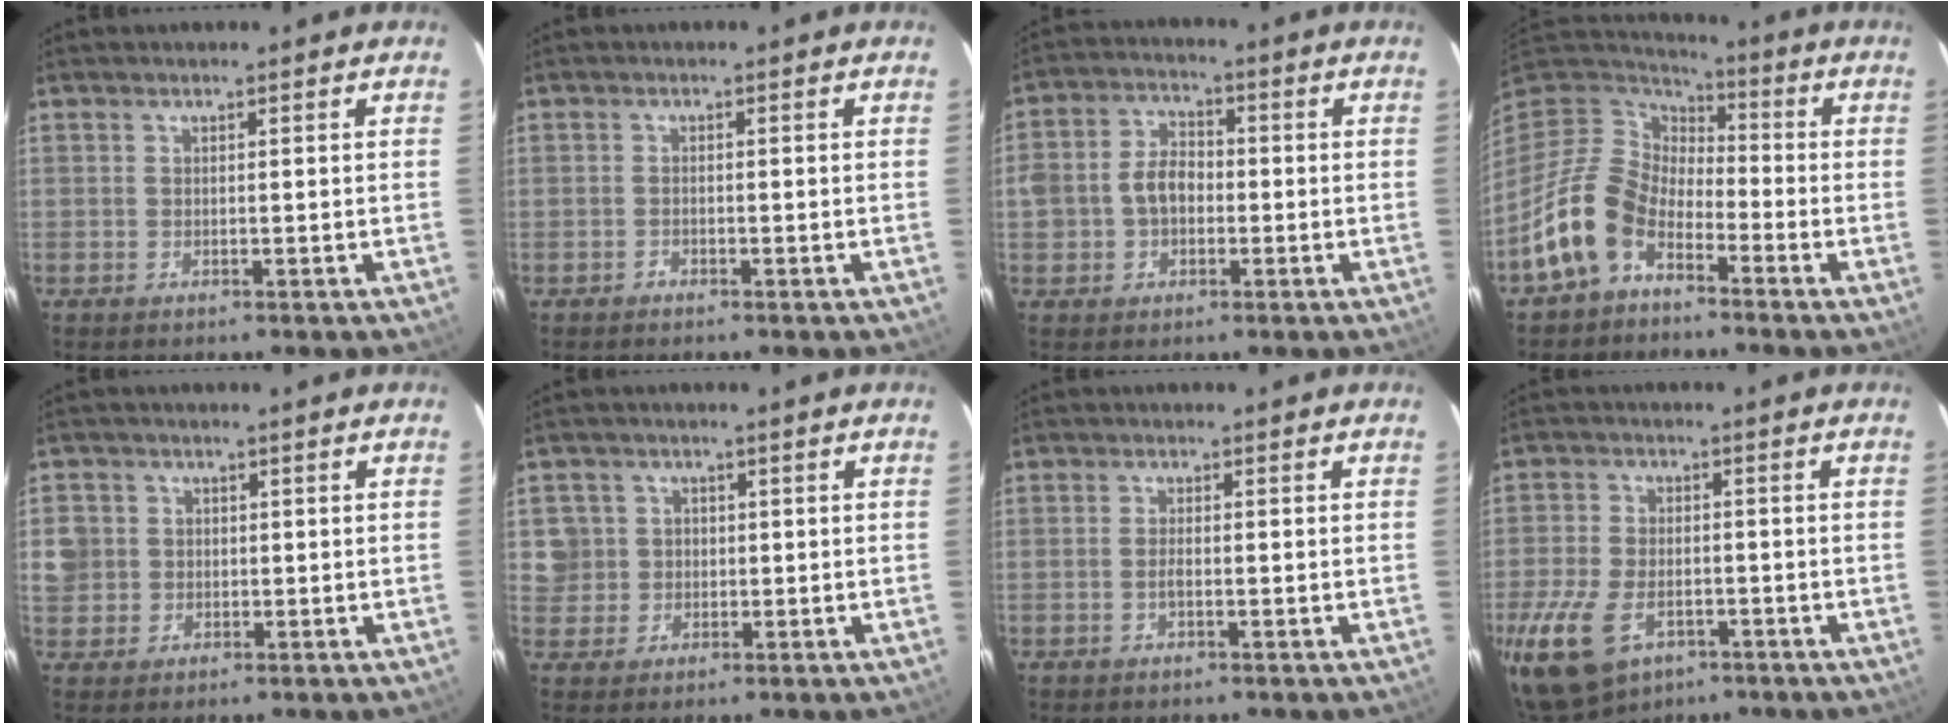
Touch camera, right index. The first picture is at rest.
{"total": 0.7, "force": [-0.6, 0.4, -0.1], "torque": [0.000, 0.004, -0.012]}
{"total": 7.2, "force": [-1.2, 5.6, 4.3], "torque": [-0.090, 0.019, -0.016]}
{"total": 13.1, "force": [-7.3, 8.2, 7.1], "torque": [-0.158, 0.010, -0.142]}
{"total": 5.7, "force": [-0.2, 5.5, 1.4], "torque": [-0.036, 0.023, 0.002]}
{"total": 5.3, "force": [0.2, 5.2, 0.7], "torque": [-0.005, 0.024, 0.011]}
{"total": 1.3, "force": [-0.5, 0.4, 1.2], "torque": [-0.026, 0.001, -0.011]}
{"total": 15.0, "force": [-7.6, 9.2, 9.1], "torque": [-0.232, -0.033, -0.129]}